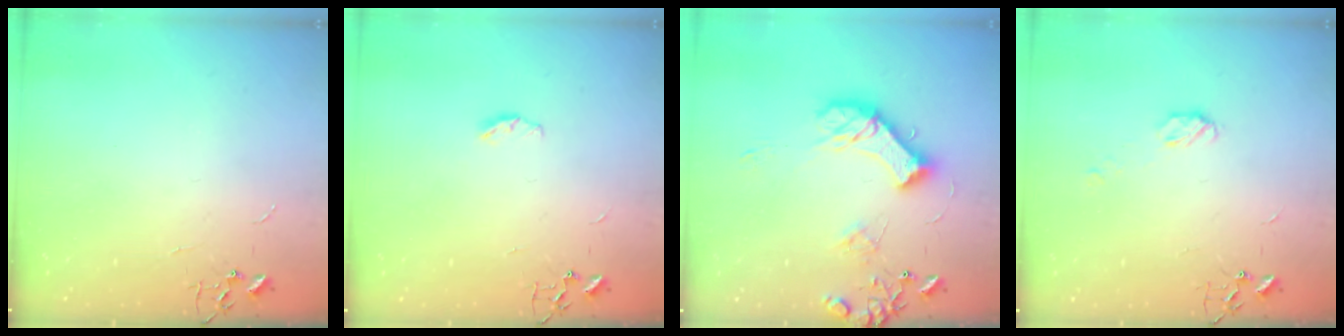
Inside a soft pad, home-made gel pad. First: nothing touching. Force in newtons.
{"total": 4.1, "press": 4.1, "slide": 0.6}
{"total": 14.3, "press": 14.2, "slide": 2.0}
{"total": 4.8, "press": 4.8, "slide": 0.7}